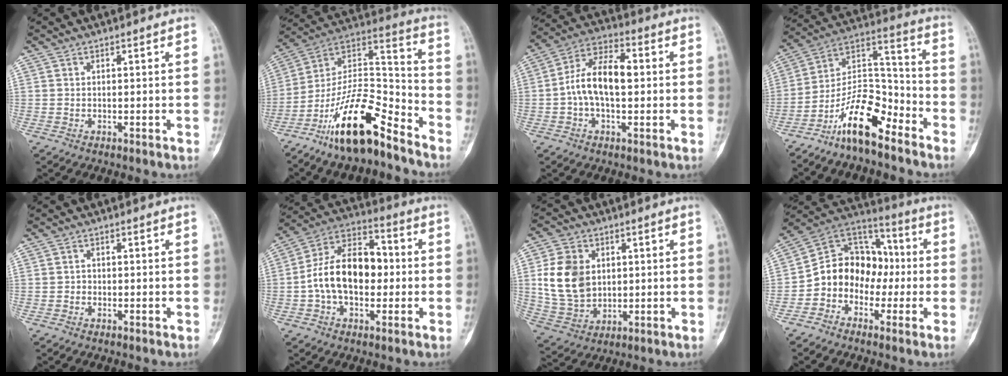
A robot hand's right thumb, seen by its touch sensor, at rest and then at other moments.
{"total": 18.9, "force": [-12.9, 6.3, 12.3], "torque": [-0.197, 0.103, -0.229]}
{"total": 11.6, "force": [0.0, 6.2, 9.8], "torque": [-0.180, 0.033, -0.006]}
{"total": 13.8, "force": [-9.5, 5.0, 8.6], "torque": [-0.143, 0.093, -0.181]}
{"total": 0.9, "force": [-0.2, 0.8, 0.2], "torque": [0.002, 0.004, -0.006]}
{"total": 16.0, "force": [-0.8, 10.2, 12.3], "torque": [-0.193, 0.041, -0.022]}
{"total": 12.6, "force": [2.2, 9.6, 7.8], "torque": [-0.129, -0.007, 0.052]}
{"total": 13.3, "force": [-2.6, 11.0, 7.1], "torque": [-0.079, 0.062, -0.058]}